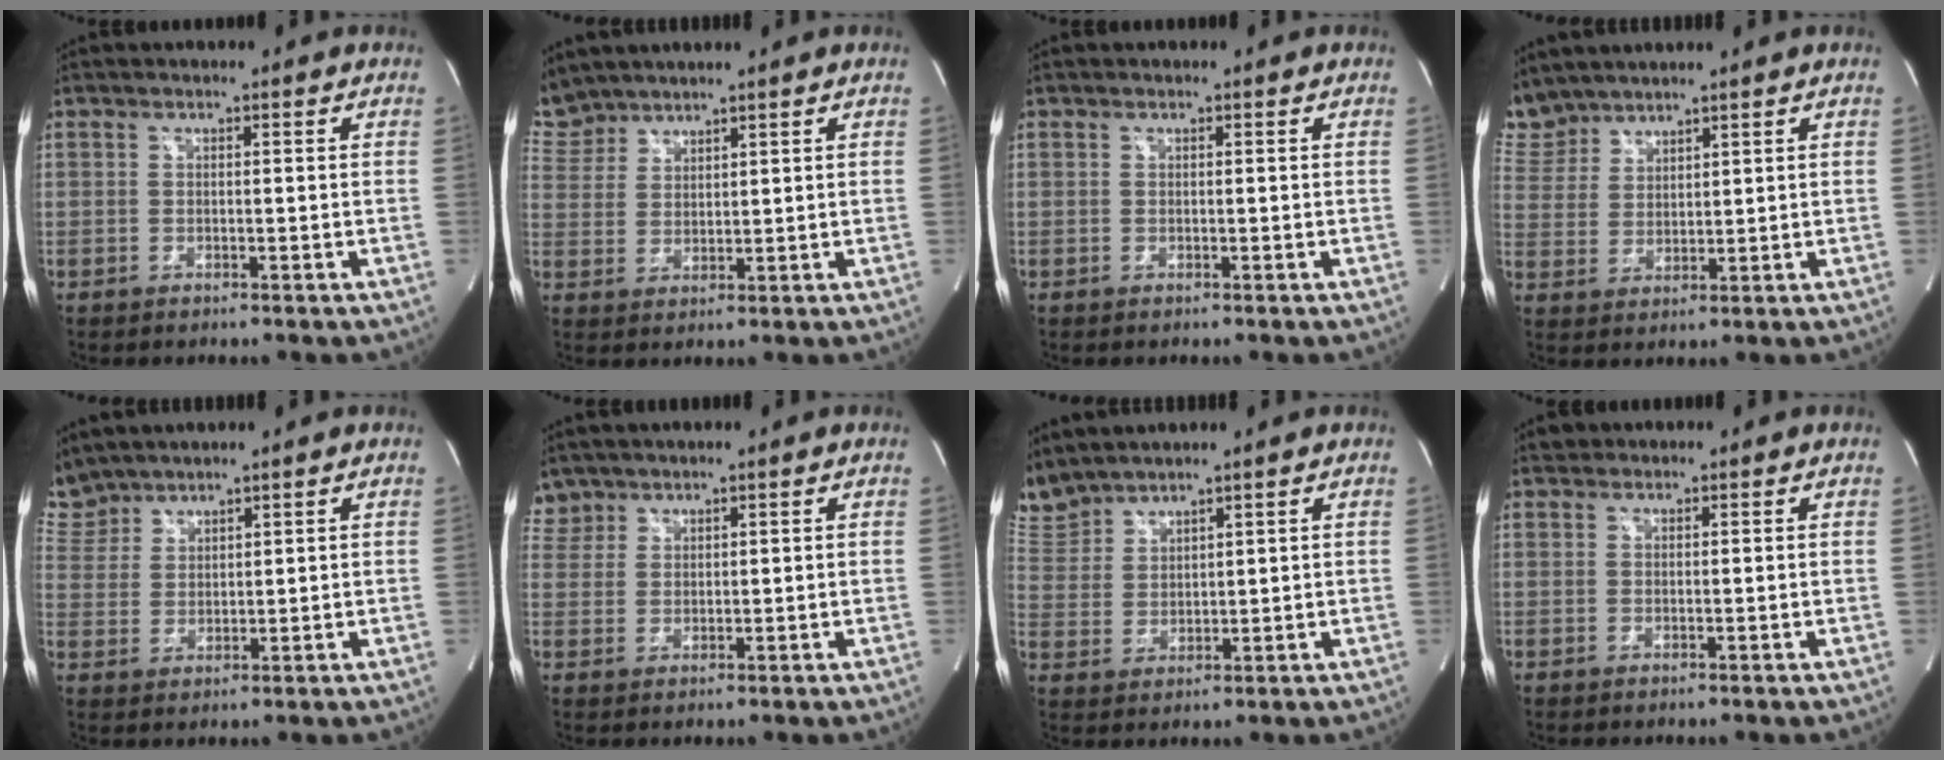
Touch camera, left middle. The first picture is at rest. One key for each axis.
{"total": 6.6, "fx": 6.1, "fy": 2.4, "fz": 0.4, "tx": -0.024, "ty": 0.013, "tz": 0.134}
{"total": 0.0}
{"total": 6.6, "fx": 6.3, "fy": 2.0, "fz": 0.1, "tx": -0.014, "ty": 0.013, "tz": 0.142}
{"total": 6.5, "fx": 6.1, "fy": 2.1, "fz": 0.2, "tx": -0.019, "ty": 0.014, "tz": 0.137}
{"total": 3.3, "fx": 2.8, "fy": 1.7, "fz": -0.5, "tx": 0.014, "ty": 0.009, "tz": 0.056}
{"total": 6.9, "fx": 6.8, "fy": 1.0, "fz": 0.6, "tx": -0.036, "ty": 0.017, "tz": 0.153}
{"total": 0.9, "fx": 0.7, "fy": 0.5, "fz": -0.1, "tx": 0.000, "ty": 0.006, "tz": 0.009}